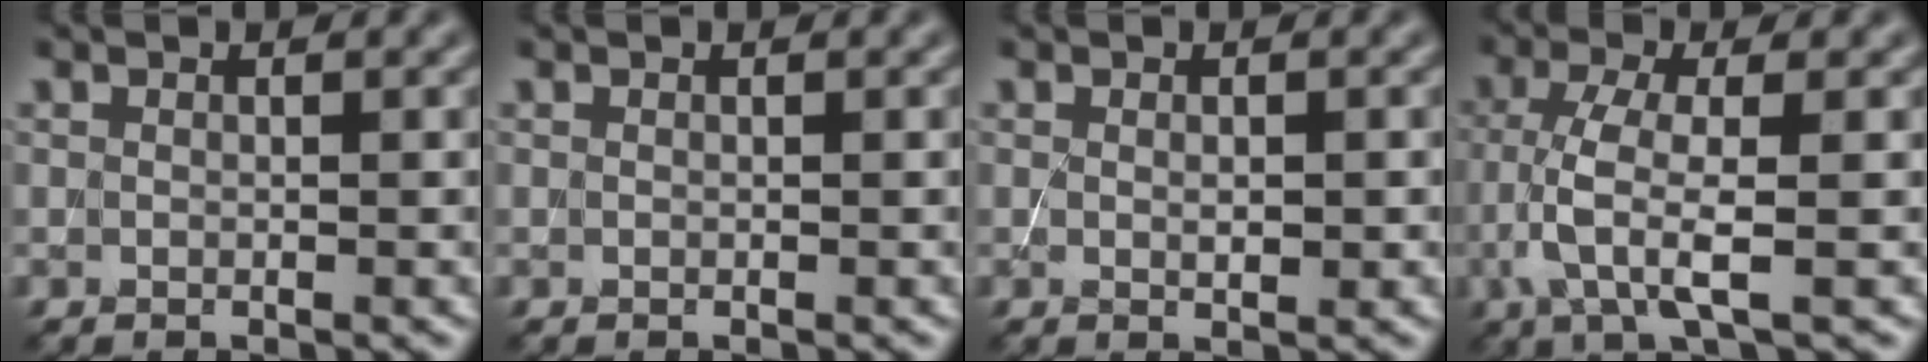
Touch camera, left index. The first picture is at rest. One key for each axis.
{"total": 0.0}
{"total": 1.0, "fx": 0.1, "fy": 0.2, "fz": 1.0, "tx": -0.017, "ty": 0.000, "tz": 0.003}
{"total": 4.5, "fx": -1.1, "fy": 0.9, "fz": 4.2, "tx": -0.094, "ty": 0.004, "tz": -0.021}